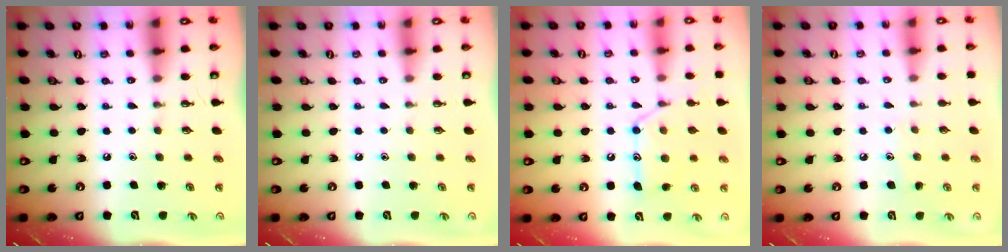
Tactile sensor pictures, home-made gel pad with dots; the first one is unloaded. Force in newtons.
{"total": 0.0}
{"total": 15.1, "press": 15.1, "slide": 1.1}
{"total": 5.2, "press": 5.2, "slide": 0.5}